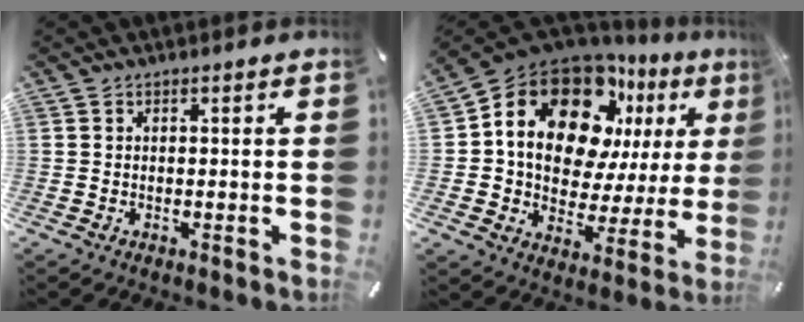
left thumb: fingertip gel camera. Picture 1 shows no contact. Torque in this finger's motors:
{"motor_torque": [2.51, 2.50, 2.02, -0.75, 0.53]}